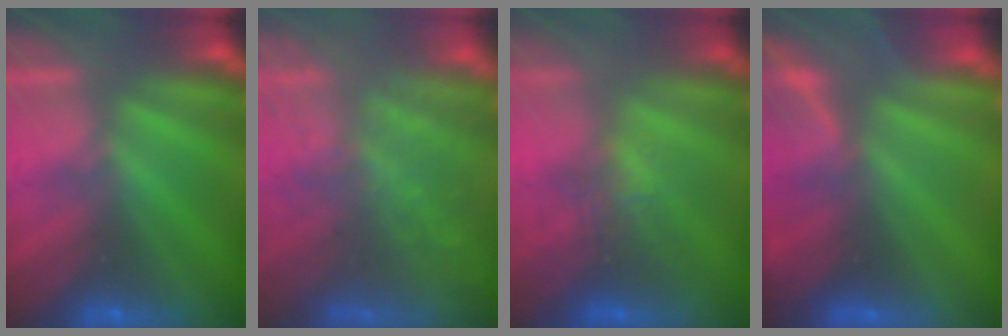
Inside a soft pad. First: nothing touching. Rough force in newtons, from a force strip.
{"total": 7.5}
{"total": 2.6}
{"total": 5.3}